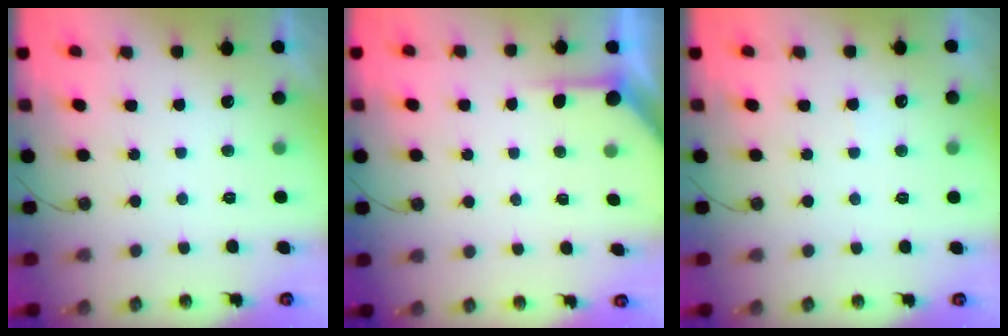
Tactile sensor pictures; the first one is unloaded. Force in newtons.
{"total": 2.8, "press": 2.7, "slide": 0.3}
{"total": 4.3, "press": 4.2, "slide": 0.6}